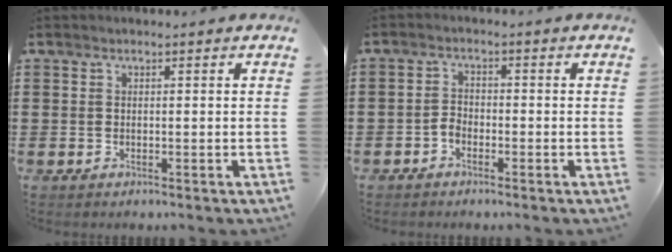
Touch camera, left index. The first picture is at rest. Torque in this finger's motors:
{"motor_torque": [0.48, 0.25, 0.18, 0.04]}